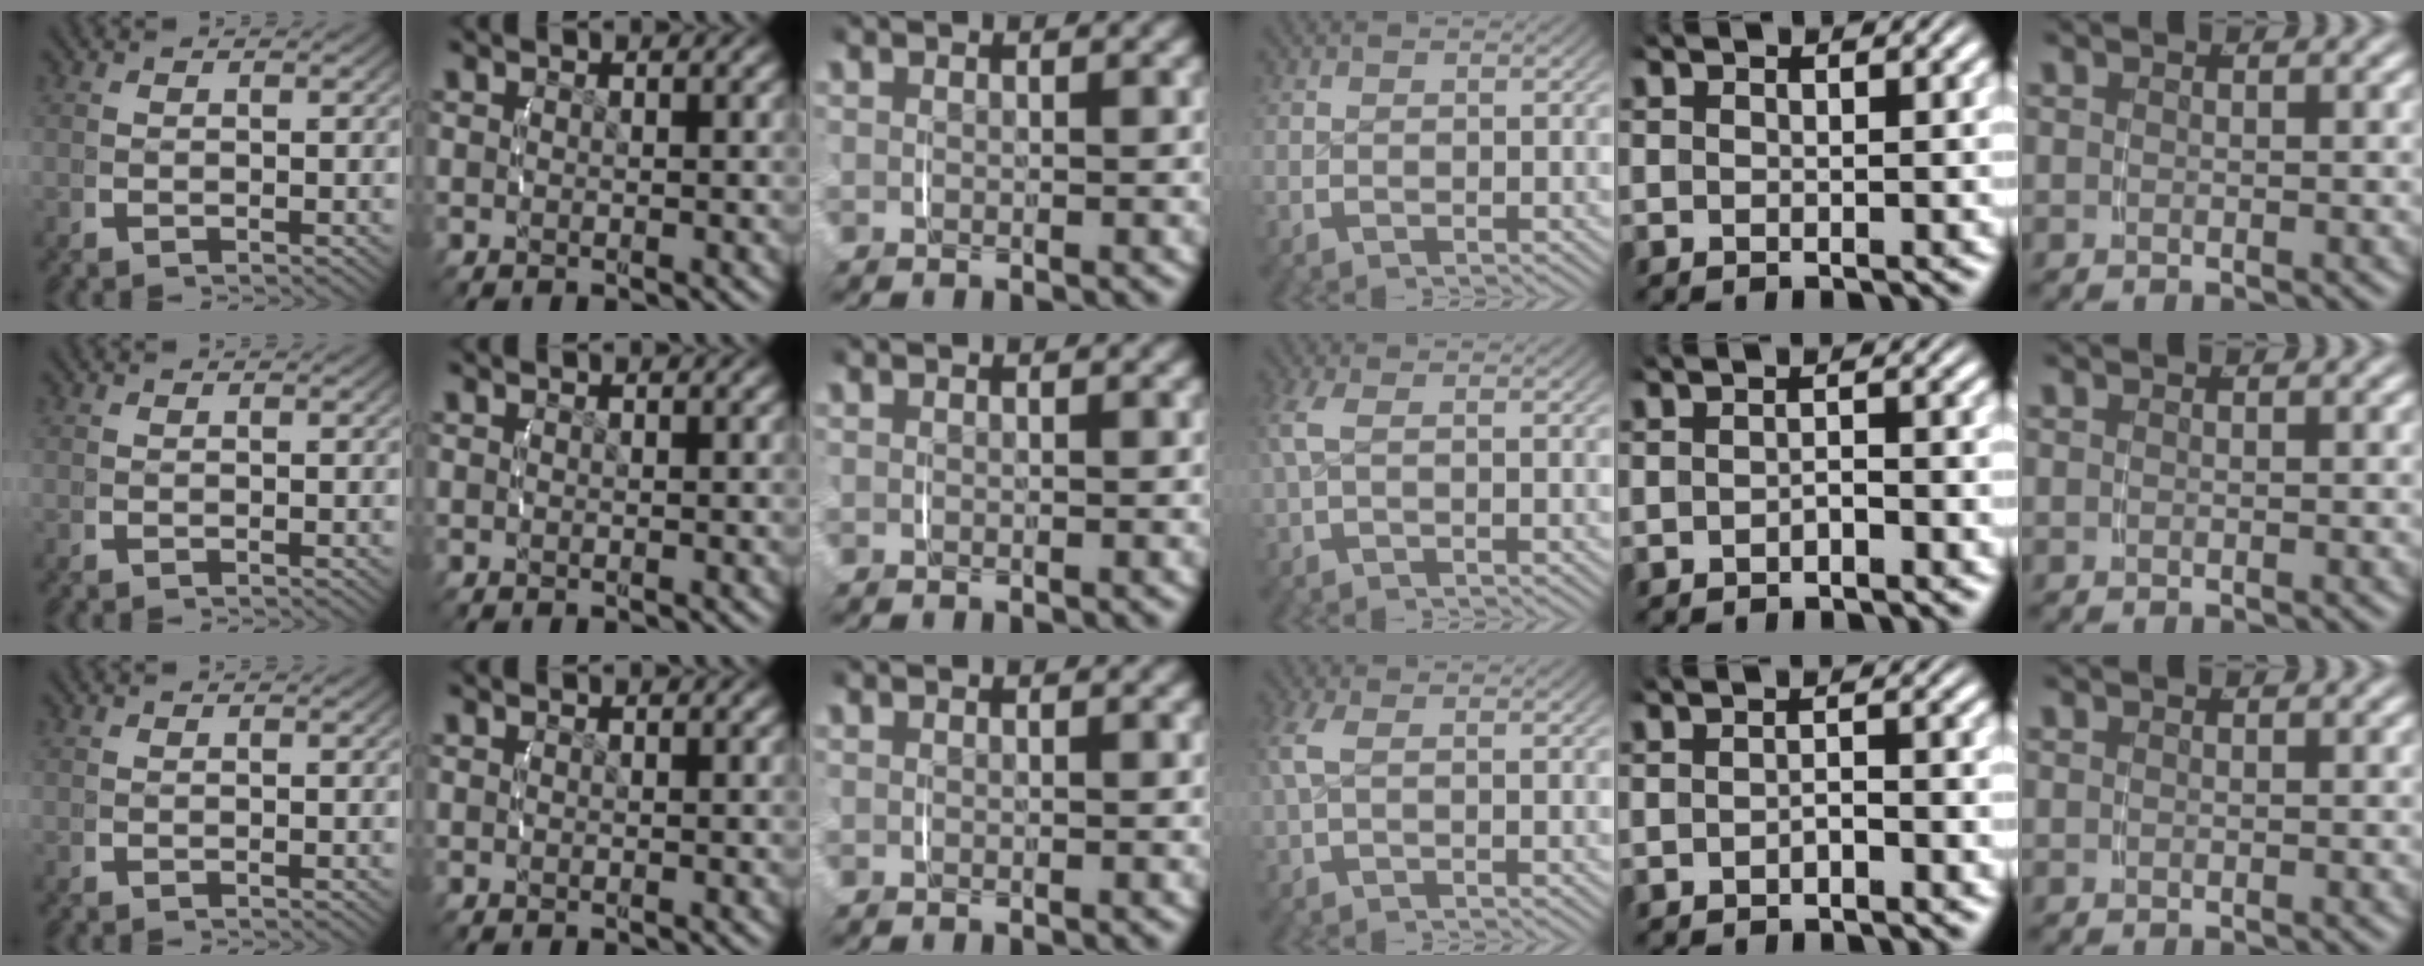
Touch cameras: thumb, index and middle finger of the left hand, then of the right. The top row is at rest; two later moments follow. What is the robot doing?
{"motion": "lift_and_place", "object": "toothpaste"}